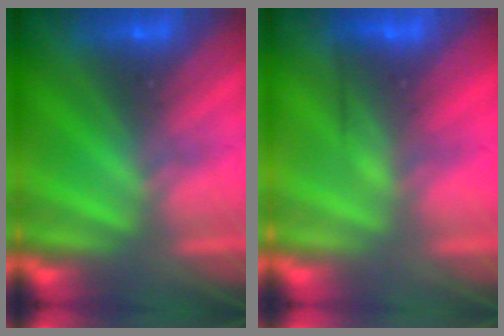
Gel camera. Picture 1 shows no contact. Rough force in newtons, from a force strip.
{"total": 3.1}